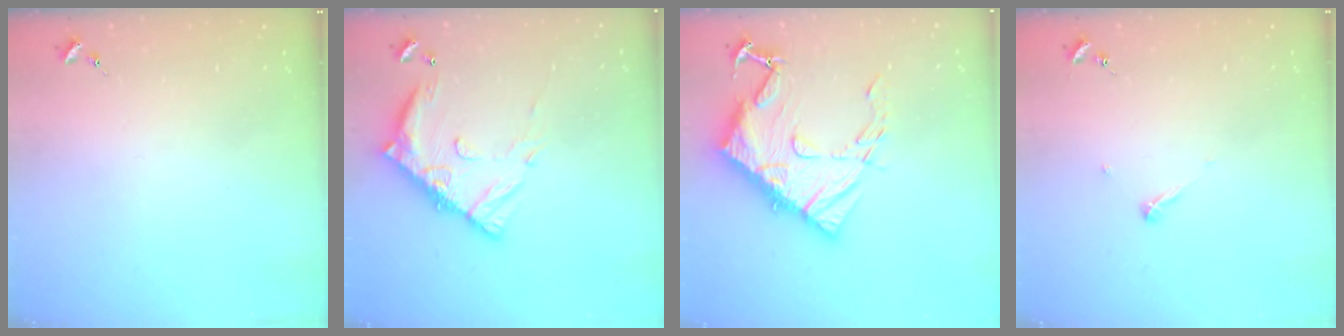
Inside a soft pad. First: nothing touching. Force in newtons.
{"total": 14.4, "press": 14.4, "slide": 1.3}
{"total": 22.1, "press": 22.0, "slide": 2.0}
{"total": 3.2, "press": 3.2, "slide": 0.3}